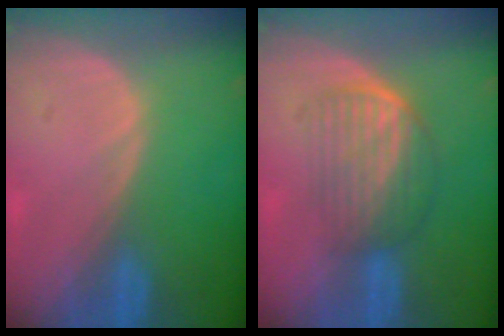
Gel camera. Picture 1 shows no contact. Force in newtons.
{"total": 7.0, "press": 5.9, "slide": 3.8}